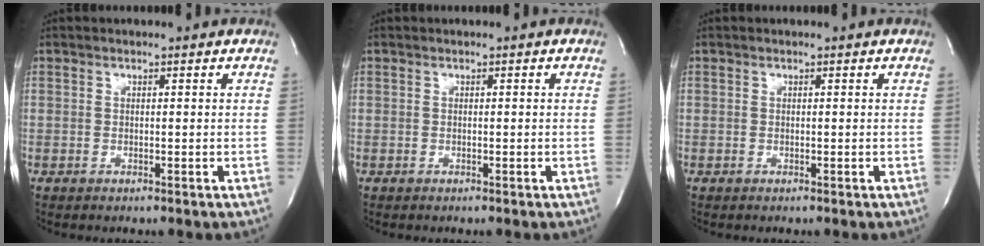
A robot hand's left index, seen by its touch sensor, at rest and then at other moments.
{"total": 0.0}
{"total": 0.0}